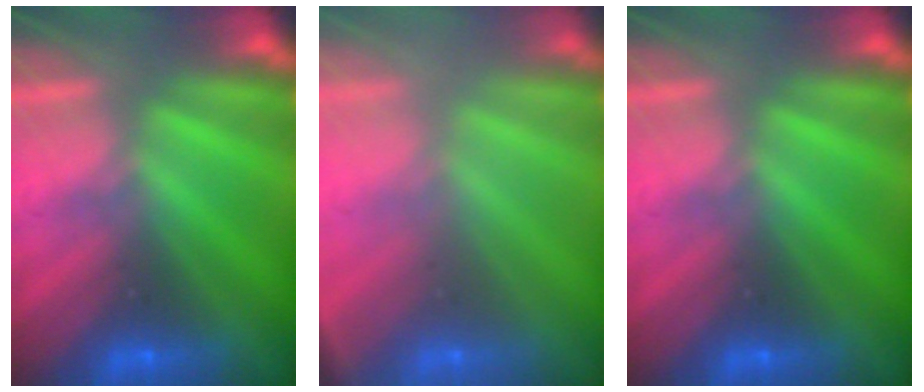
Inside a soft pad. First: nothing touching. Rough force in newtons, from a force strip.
{"total": 2.4}
{"total": 0.0}